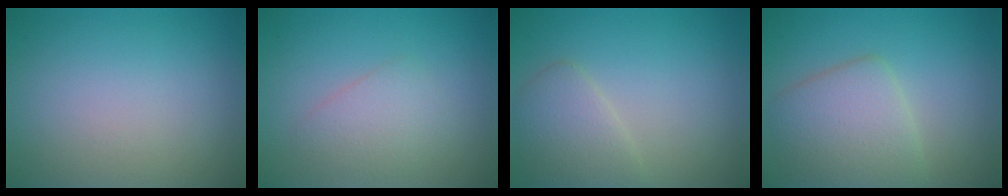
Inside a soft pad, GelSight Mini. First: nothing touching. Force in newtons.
{"total": 2.3, "press": 2.3, "slide": 0.1}
{"total": 2.7, "press": 2.7, "slide": 0.1}
{"total": 4.8, "press": 4.8, "slide": 0.3}